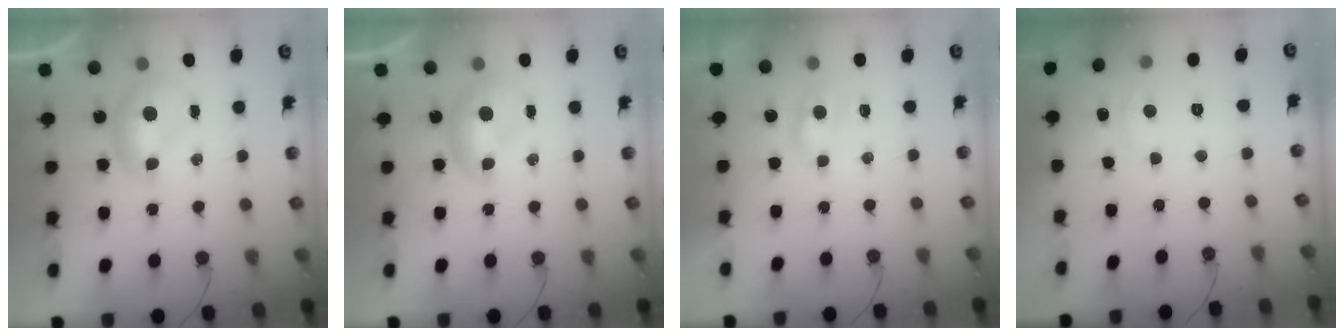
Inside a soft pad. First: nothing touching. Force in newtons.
{"total": 0.0}
{"total": 0.6, "press": 0.4, "slide": 0.4}
{"total": 3.0, "press": 2.9, "slide": 0.5}